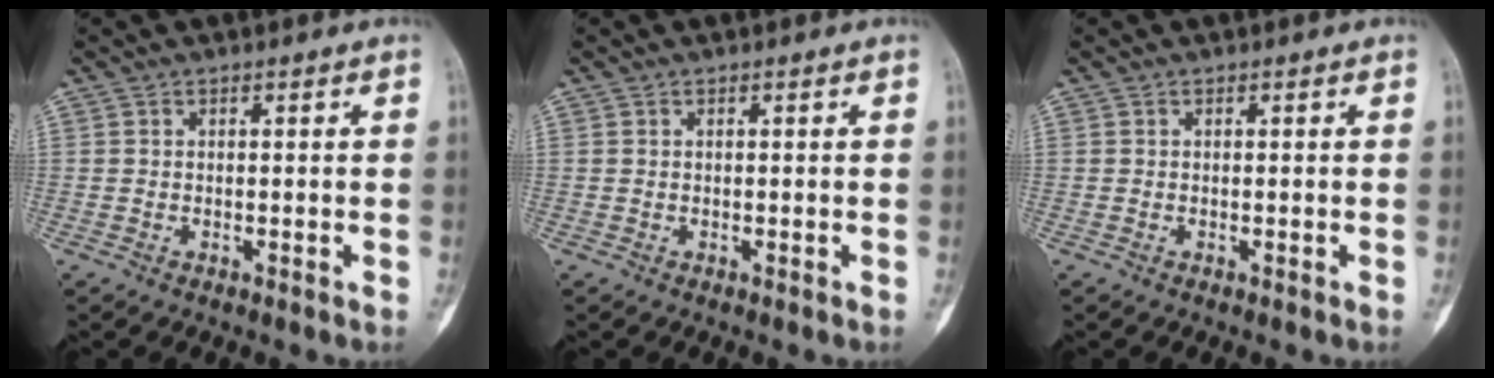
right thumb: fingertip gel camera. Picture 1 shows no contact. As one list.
[{"total": 0.0}, {"total": 0.0}]